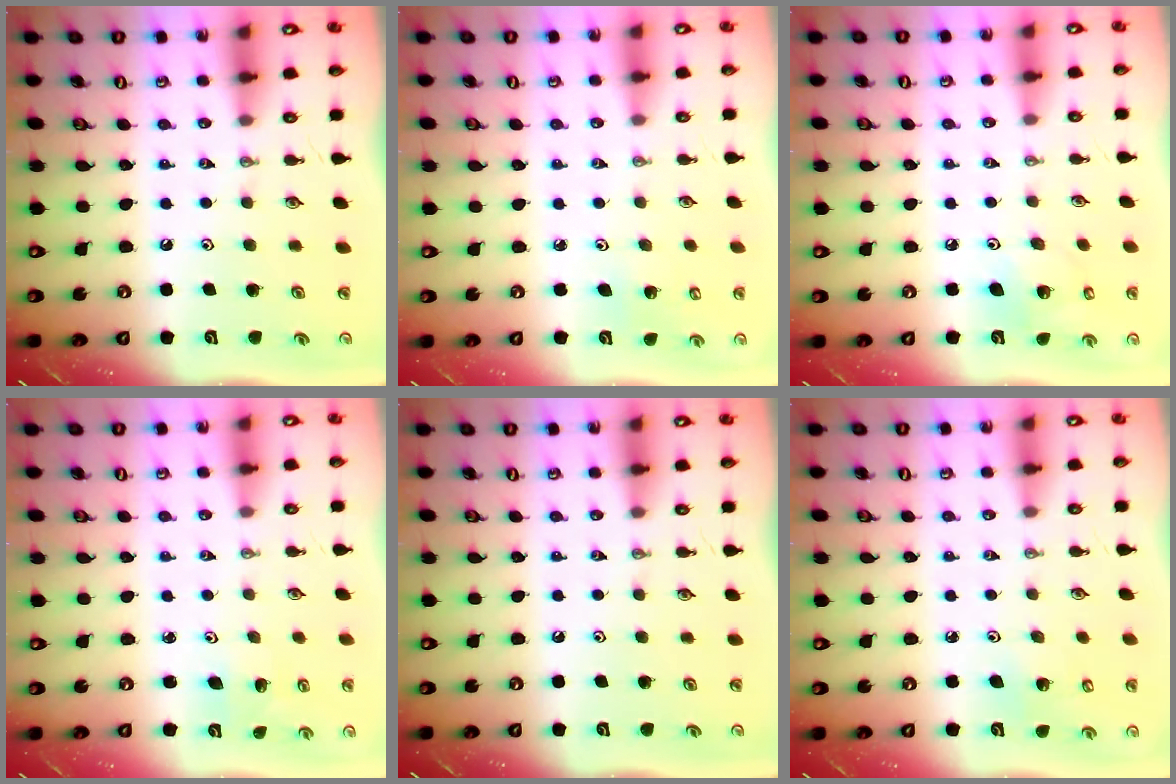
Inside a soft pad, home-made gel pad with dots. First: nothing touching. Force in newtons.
{"total": 2.8, "press": 2.7, "slide": 0.5}
{"total": 6.5, "press": 6.1, "slide": 2.4}
{"total": 1.9, "press": 1.9, "slide": 0.0}
{"total": 0.0}
{"total": 4.5, "press": 4.3, "slide": 1.2}